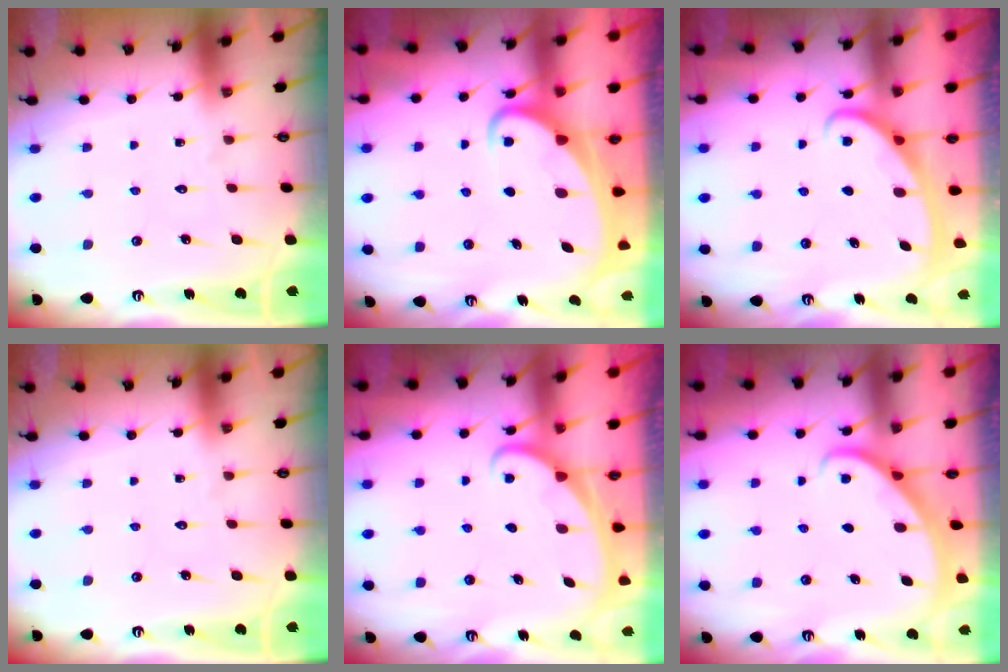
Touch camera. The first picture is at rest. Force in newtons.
{"total": 3.7, "press": 3.7, "slide": 0.4}
{"total": 2.8, "press": 2.8, "slide": 0.4}
{"total": 0.0}
{"total": 1.7, "press": 1.7, "slide": 0.1}
{"total": 2.3, "press": 2.3, "slide": 0.2}